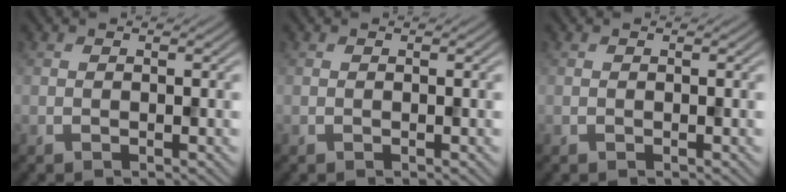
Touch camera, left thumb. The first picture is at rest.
{"total": 0.0}
{"total": 0.0}